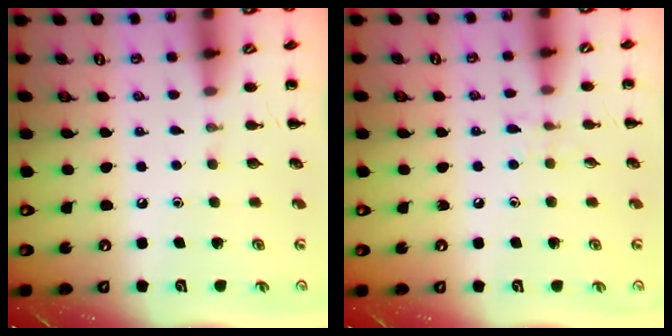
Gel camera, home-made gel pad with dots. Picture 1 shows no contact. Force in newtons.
{"total": 4.7, "press": 4.5, "slide": 1.3}